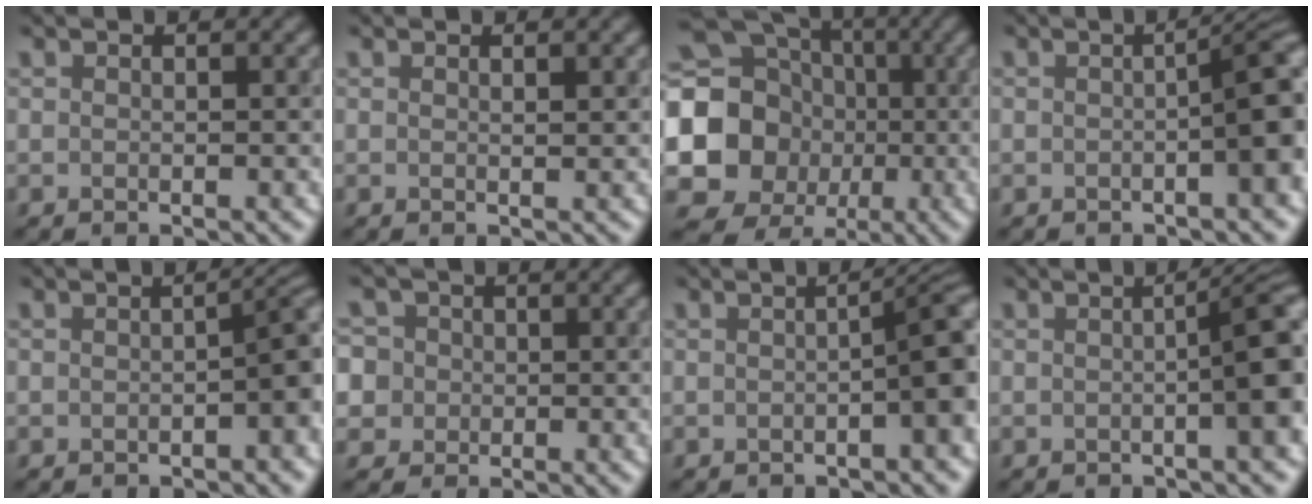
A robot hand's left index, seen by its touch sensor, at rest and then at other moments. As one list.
[{"total": 0.8, "force": [0.5, 0.1, 0.6], "torque": [-0.007, -0.001, 0.007]}, {"total": 15.9, "force": [-0.4, 14.5, 6.5], "torque": [-0.140, -0.017, -0.034]}, {"total": 5.4, "force": [-0.5, 1.2, 5.2], "torque": [-0.054, 0.011, -0.004]}, {"total": 3.9, "force": [-1.0, 1.3, 3.5], "torque": [-0.040, 0.009, -0.013]}, {"total": 7.6, "force": [1.5, 6.9, 2.8], "torque": [-0.057, 0.037, -0.010]}, {"total": 4.9, "force": [-0.7, 1.1, 4.7], "torque": [-0.049, 0.014, -0.008]}, {"total": 6.0, "force": [-0.3, 1.3, 5.9], "torque": [-0.059, 0.009, -0.001]}]